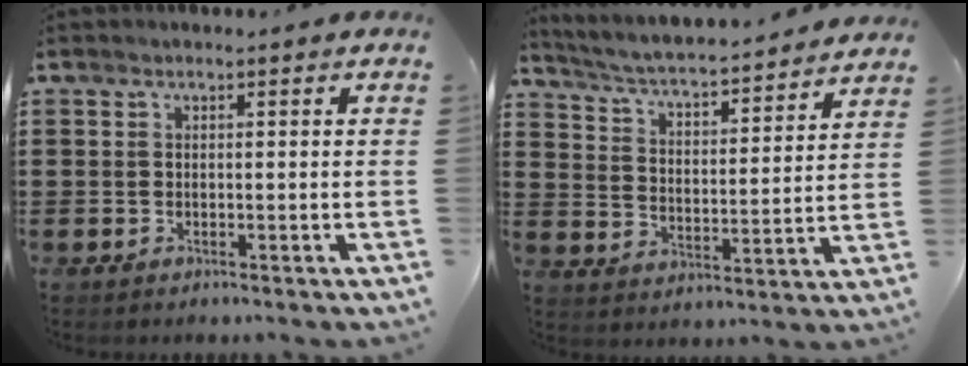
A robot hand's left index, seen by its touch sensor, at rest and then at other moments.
{"total": 3.7, "force": [3.5, -0.2, 1.1], "torque": [-0.041, -0.036, 0.050]}